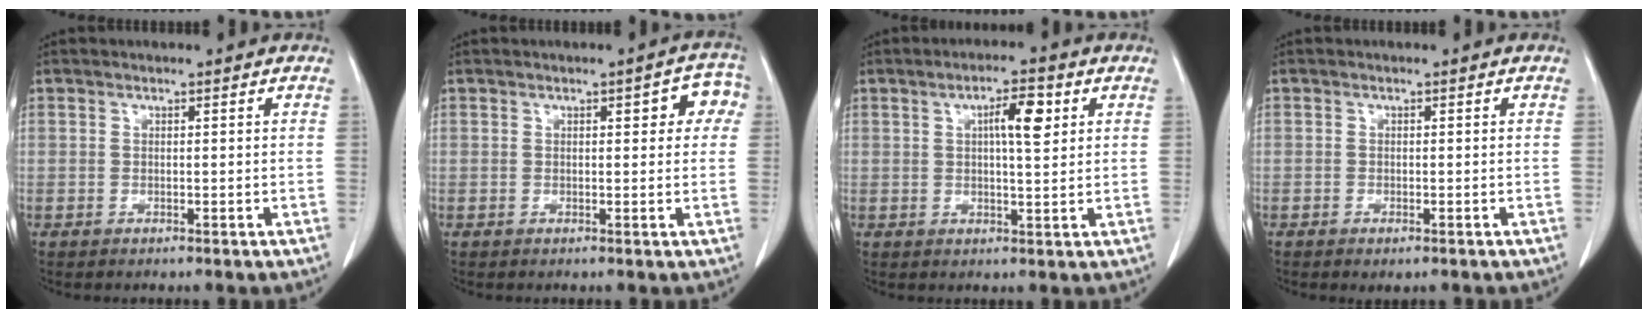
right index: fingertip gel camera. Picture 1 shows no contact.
{"total": 4.5, "force": [1.3, 1.7, 3.9], "torque": [-0.032, 0.016, 0.008]}
{"total": 5.4, "force": [1.8, 1.0, 5.0], "torque": [-0.084, 0.005, 0.028]}
{"total": 1.7, "force": [-1.1, 0.7, 1.2], "torque": [-0.015, -0.003, -0.009]}